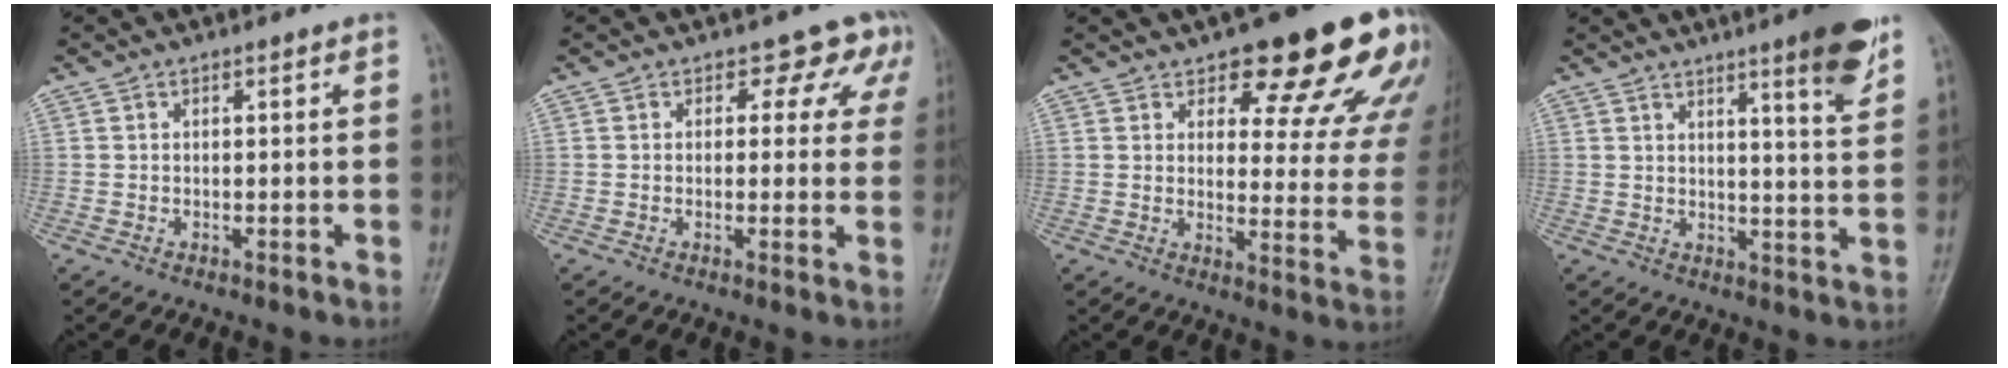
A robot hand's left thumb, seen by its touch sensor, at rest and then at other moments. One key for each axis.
{"total": 6.2, "fx": 3.4, "fy": 4.3, "fz": 2.8, "tx": 0.007, "ty": -0.012, "tz": 0.022}
{"total": 20.3, "fx": 13.6, "fy": 7.2, "fz": 13.3, "tx": -0.111, "ty": -0.066, "tz": 0.159}
{"total": 9.4, "fx": 5.9, "fy": 0.8, "fz": 7.2, "tx": -0.088, "ty": -0.036, "tz": 0.078}